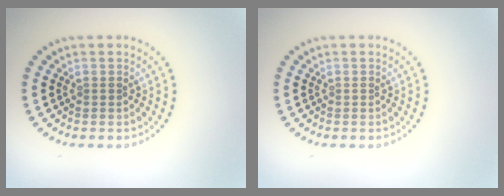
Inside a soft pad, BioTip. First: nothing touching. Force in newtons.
{"total": 0.0}